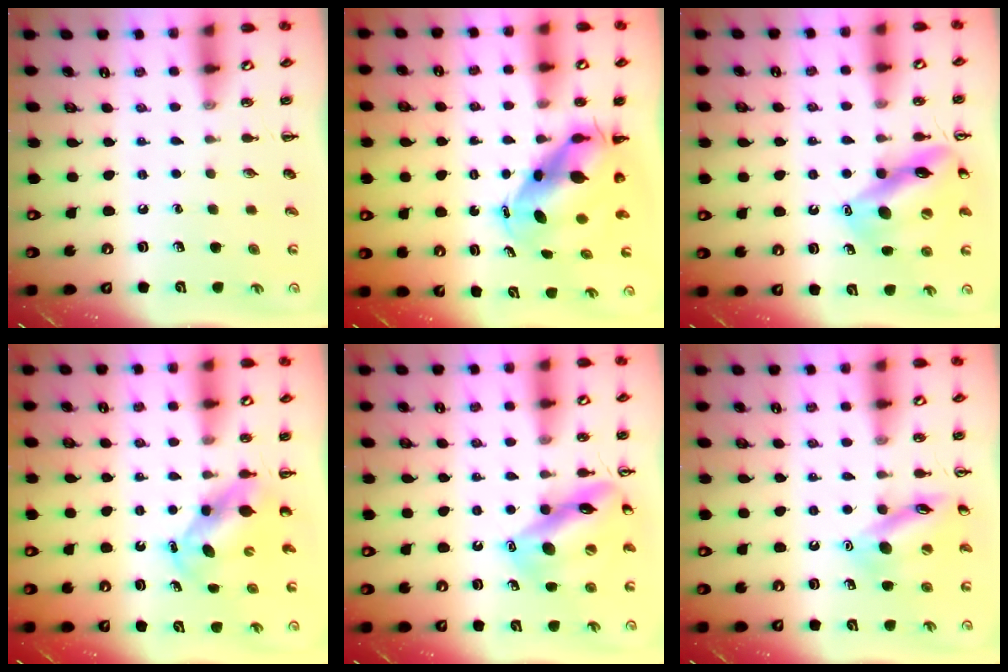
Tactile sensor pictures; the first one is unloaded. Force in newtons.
{"total": 8.1, "press": 7.9, "slide": 1.9}
{"total": 15.2, "press": 15.1, "slide": 2.2}
{"total": 5.7, "press": 5.6, "slide": 0.9}
{"total": 15.2, "press": 15.1, "slide": 2.2}
{"total": 12.2, "press": 12.2, "slide": 0.9}